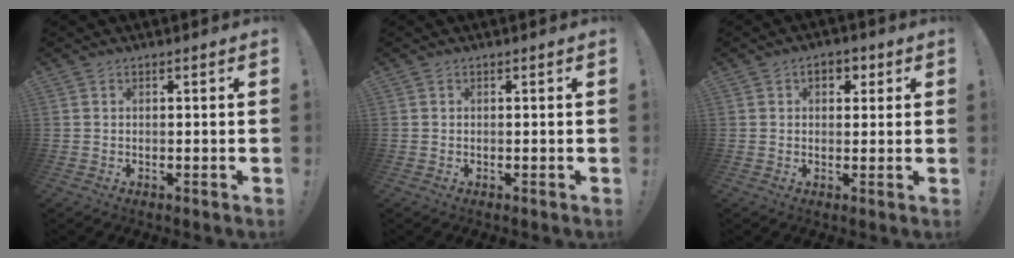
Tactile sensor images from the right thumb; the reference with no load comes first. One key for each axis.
{"total": 0.0}
{"total": 4.5, "fx": 1.6, "fy": 3.2, "fz": 2.8, "tx": -0.034, "ty": 0.004, "tz": 0.025}